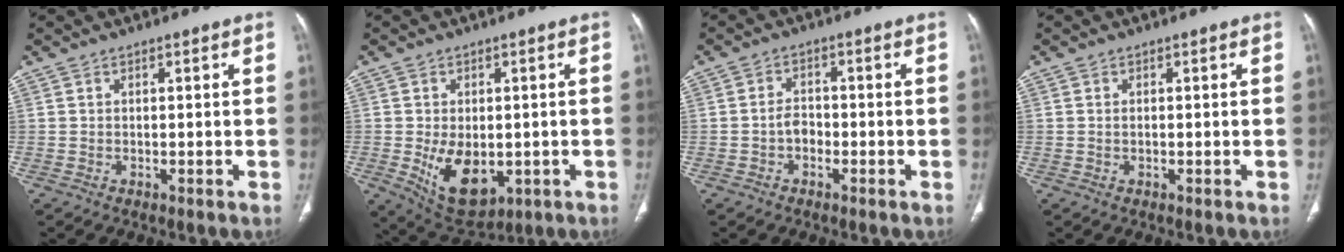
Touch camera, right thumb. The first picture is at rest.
{"total": 10.7, "force": [-2.1, 6.7, 8.1], "torque": [-0.110, -0.010, -0.012]}
{"total": 2.9, "force": [-1.1, 2.1, 1.7], "torque": [-0.017, 0.014, -0.023]}
{"total": 0.5, "force": [0.0, 0.2, 0.4], "torque": [-0.011, 0.000, 0.001]}